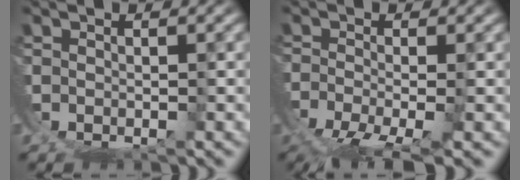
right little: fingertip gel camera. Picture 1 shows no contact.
{"total": 6.1, "force": [-5.0, 1.0, 3.4], "torque": [-0.055, -0.028, -0.072]}